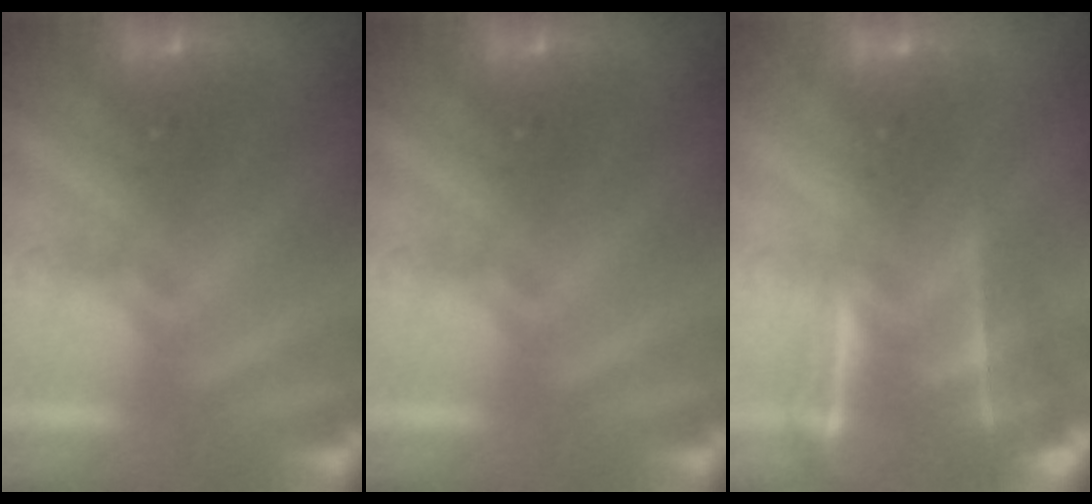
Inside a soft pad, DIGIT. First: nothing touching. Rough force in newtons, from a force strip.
{"total": 0.0}
{"total": 4.6}